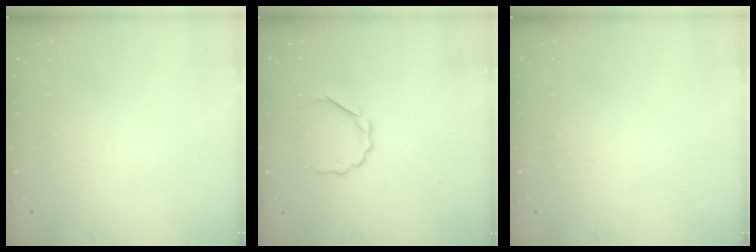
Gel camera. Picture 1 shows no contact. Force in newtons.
{"total": 4.5, "press": 4.3, "slide": 1.4}
{"total": 0.0}